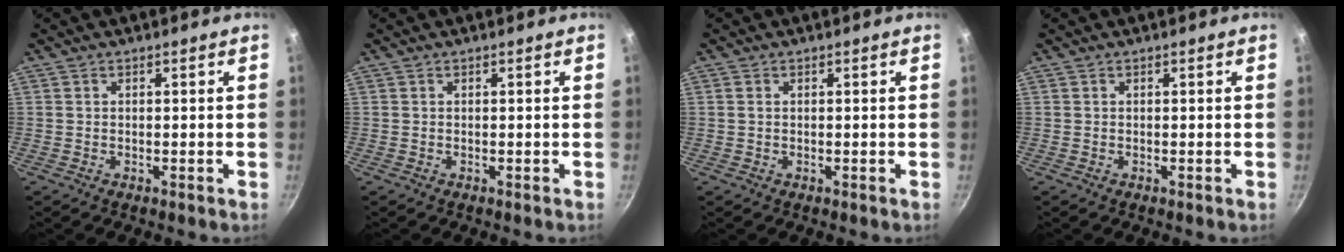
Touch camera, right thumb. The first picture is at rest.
{"total": 0.0}
{"total": 0.9, "force": [0.2, 0.7, 0.5], "torque": [-0.010, 0.002, 0.003]}
{"total": 0.0}